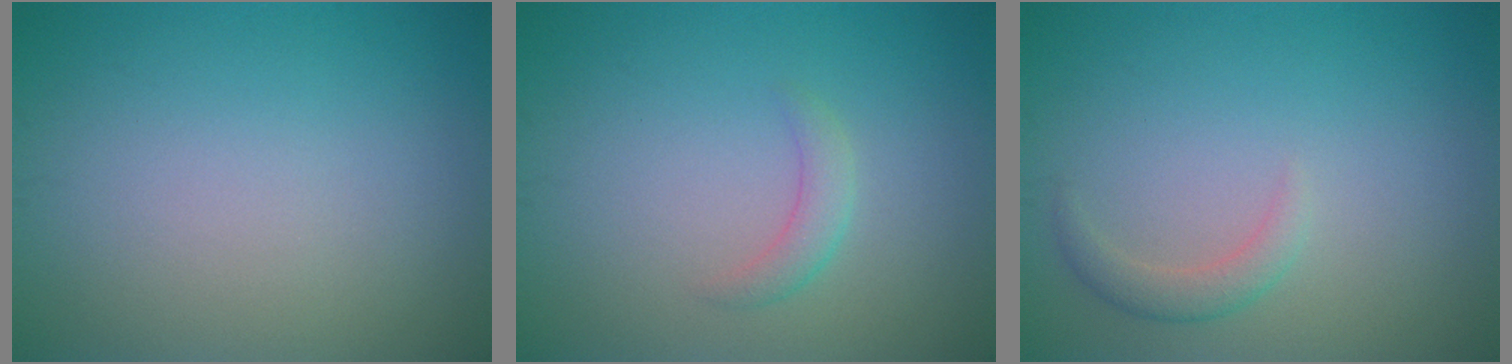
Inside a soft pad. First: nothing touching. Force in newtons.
{"total": 1.6, "press": 1.6, "slide": 0.1}
{"total": 1.6, "press": 1.6, "slide": 0.1}